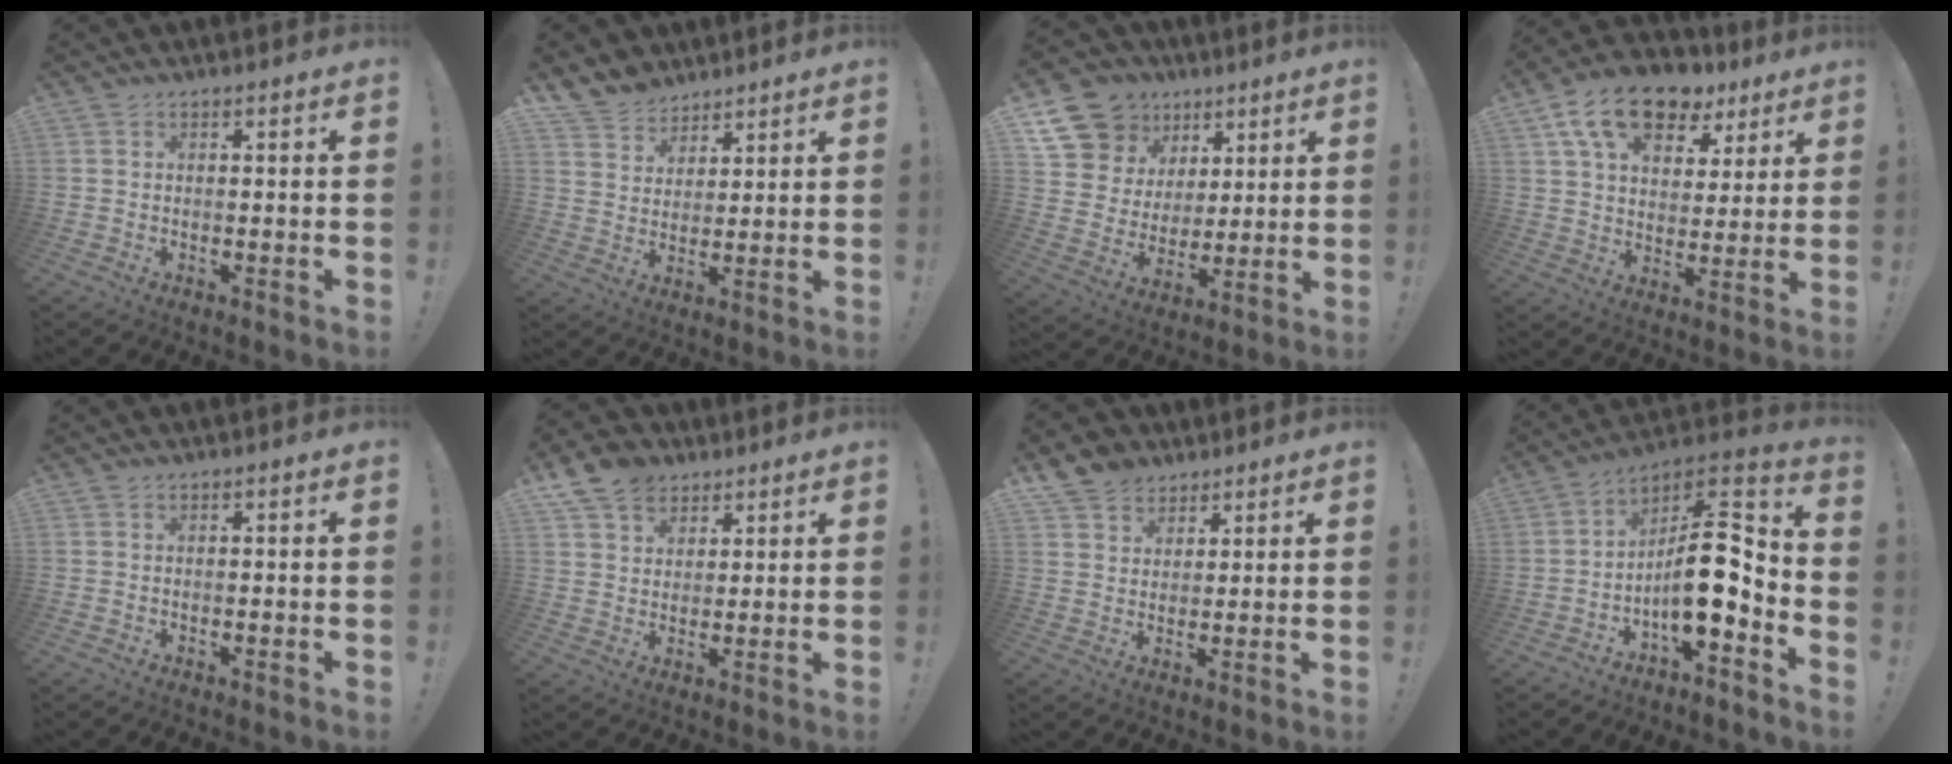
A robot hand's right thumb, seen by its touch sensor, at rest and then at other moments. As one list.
[{"total": 7.5, "force": [6.2, 4.2, 0.5], "torque": [-0.022, -0.045, 0.124]}, {"total": 15.8, "force": [8.9, 12.3, 4.3], "torque": [-0.075, -0.048, 0.191]}, {"total": 16.0, "force": [9.4, 9.3, 9.0], "torque": [-0.154, -0.048, 0.172]}, {"total": 0.0}, {"total": 9.8, "force": [6.3, 6.9, 3.1], "torque": [-0.058, -0.029, 0.126]}, {"total": 7.5, "force": [5.3, 5.1, 0.9], "torque": [-0.017, -0.037, 0.107]}, {"total": 15.1, "force": [-2.6, 6.0, 13.6], "torque": [-0.220, 0.009, -0.039]}]